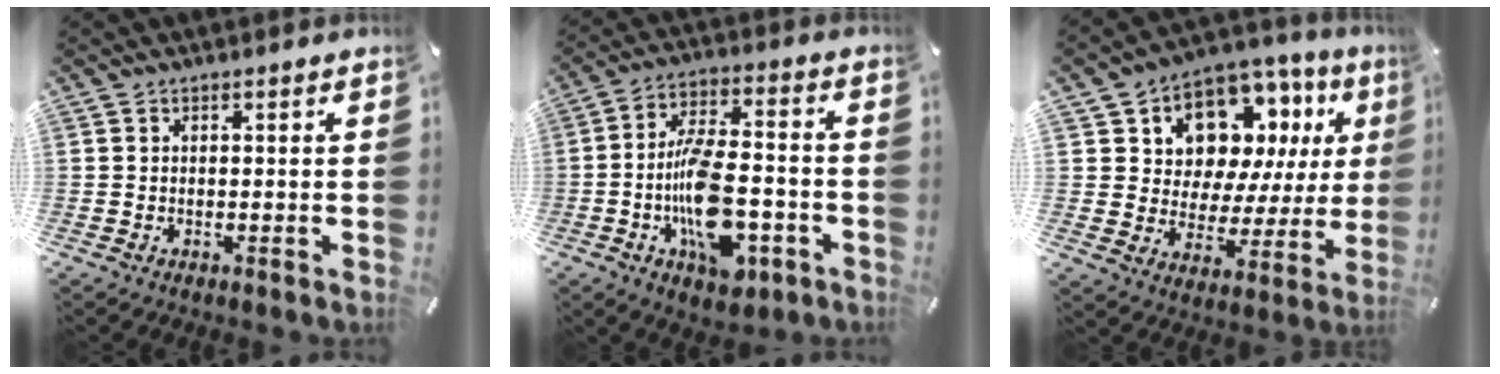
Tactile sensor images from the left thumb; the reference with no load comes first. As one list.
[{"total": 15.8, "force": [-5.2, 8.0, 12.6], "torque": [-0.226, 0.012, -0.087]}, {"total": 11.1, "force": [6.9, 7.9, 3.7], "torque": [-0.065, -0.068, 0.128]}]